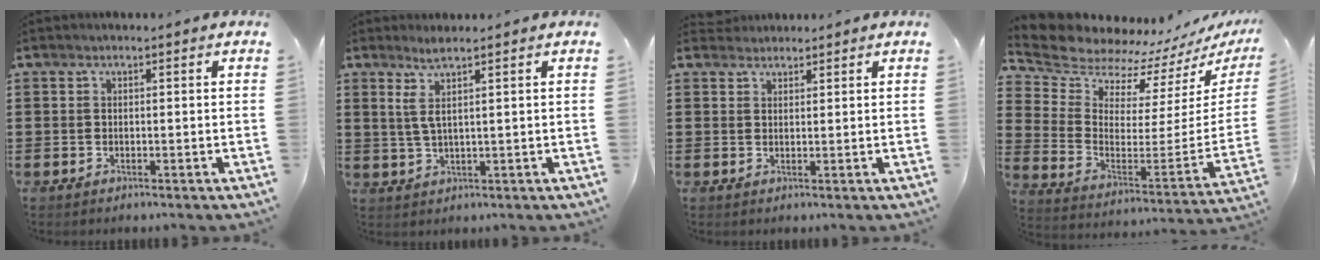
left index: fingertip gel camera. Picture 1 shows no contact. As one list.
[{"total": 3.0, "force": [1.6, -0.3, 2.5], "torque": [-0.061, -0.007, 0.026]}, {"total": 1.7, "force": [1.6, 0.6, -0.2], "torque": [-0.002, 0.004, 0.033]}, {"total": 7.6, "force": [7.4, 1.7, 0.5], "torque": [-0.064, -0.080, 0.127]}]